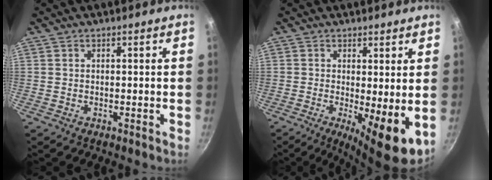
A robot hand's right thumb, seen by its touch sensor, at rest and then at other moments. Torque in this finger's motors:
{"motor_torque": [0.18, 1.14, 0.07, -0.04, 0.08]}